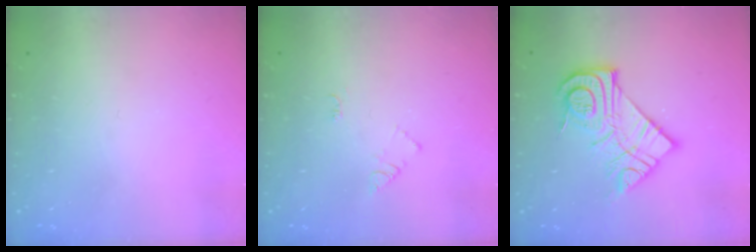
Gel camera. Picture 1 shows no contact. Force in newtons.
{"total": 4.4, "press": 4.4, "slide": 0.5}
{"total": 16.3, "press": 16.2, "slide": 1.1}